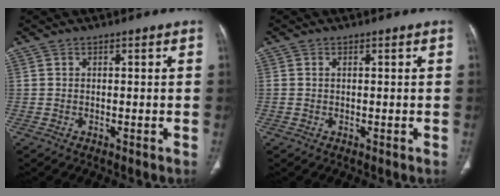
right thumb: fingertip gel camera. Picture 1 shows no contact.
{"total": 0.6, "force": [0.1, 0.4, 0.4], "torque": [-0.012, 0.003, 0.004]}